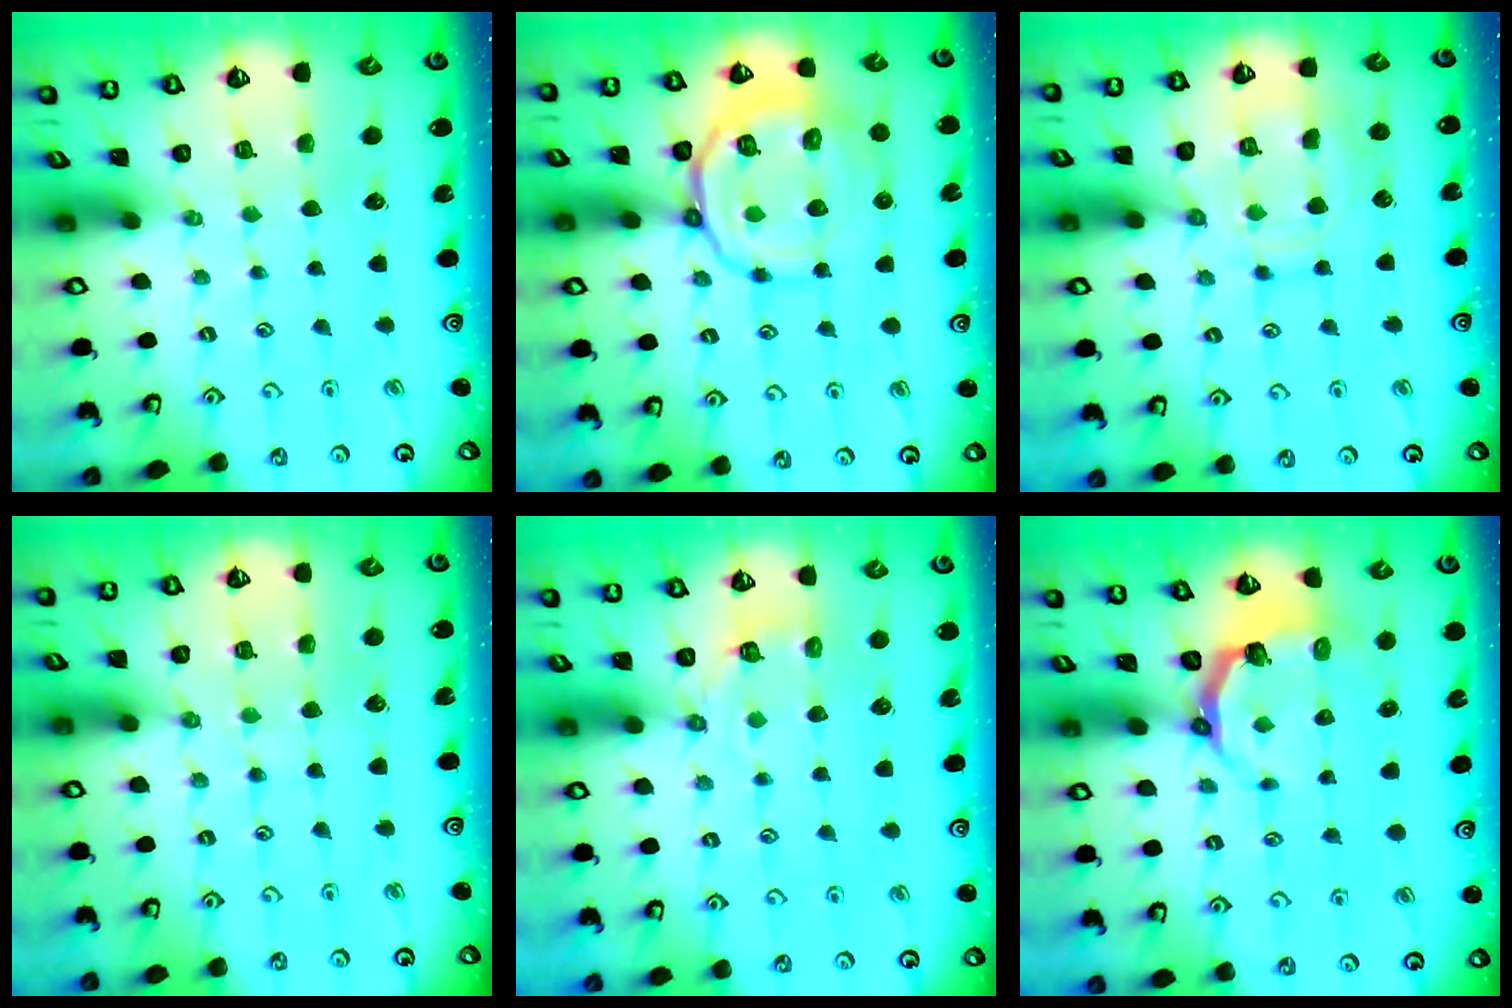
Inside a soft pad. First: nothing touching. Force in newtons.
{"total": 14.0, "press": 13.9, "slide": 1.6}
{"total": 11.5, "press": 11.4, "slide": 1.0}
{"total": 4.3, "press": 4.3, "slide": 0.5}
{"total": 3.7, "press": 2.9, "slide": 2.2}
{"total": 4.8, "press": 3.3, "slide": 3.4}